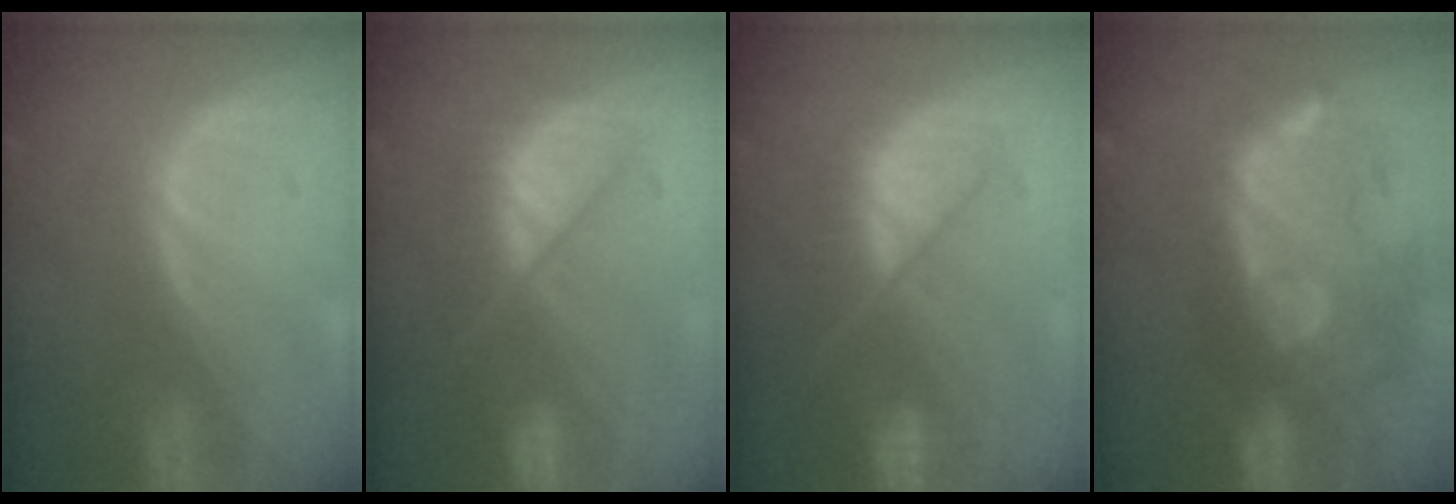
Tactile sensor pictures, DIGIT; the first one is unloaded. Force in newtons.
{"total": 7.2, "press": 7.2, "slide": 0.5}
{"total": 9.6, "press": 8.2, "slide": 5.1}
{"total": 12.9, "press": 11.3, "slide": 6.2}